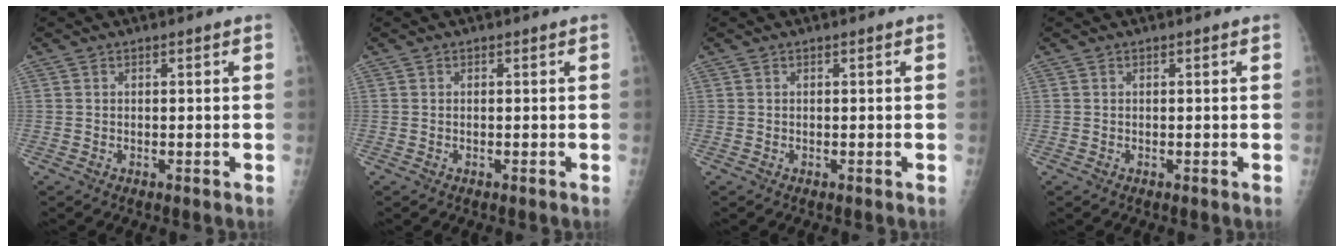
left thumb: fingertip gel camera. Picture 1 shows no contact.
{"total": 0.0}
{"total": 0.0}
{"total": 0.0}